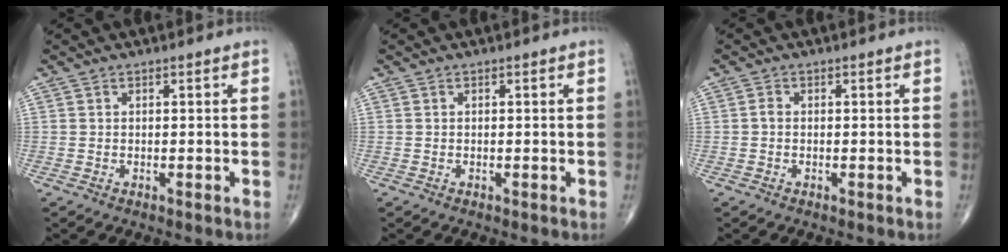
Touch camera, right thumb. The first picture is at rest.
{"total": 0.0}
{"total": 0.8, "force": [-0.2, 0.5, 0.5], "torque": [-0.008, 0.001, -0.007]}